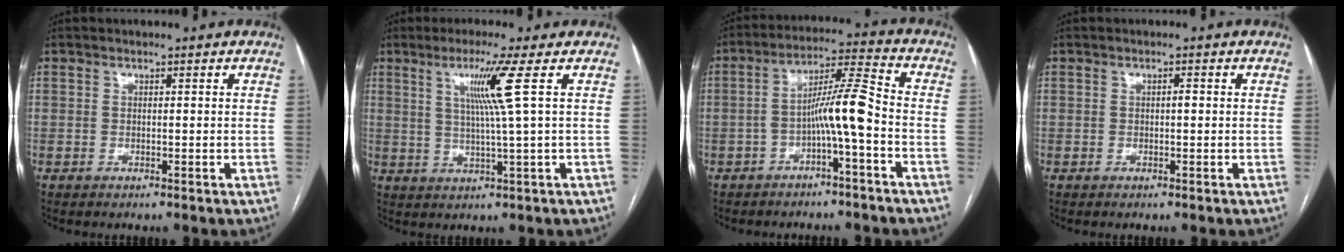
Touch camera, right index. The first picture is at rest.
{"total": 6.9, "force": [2.3, -2.2, 6.1], "torque": [-0.117, -0.007, 0.048]}
{"total": 7.9, "force": [-2.6, -0.1, 7.4], "torque": [-0.130, 0.026, -0.045]}
{"total": 0.8, "force": [0.0, 0.2, 0.7], "torque": [-0.010, 0.002, -0.002]}